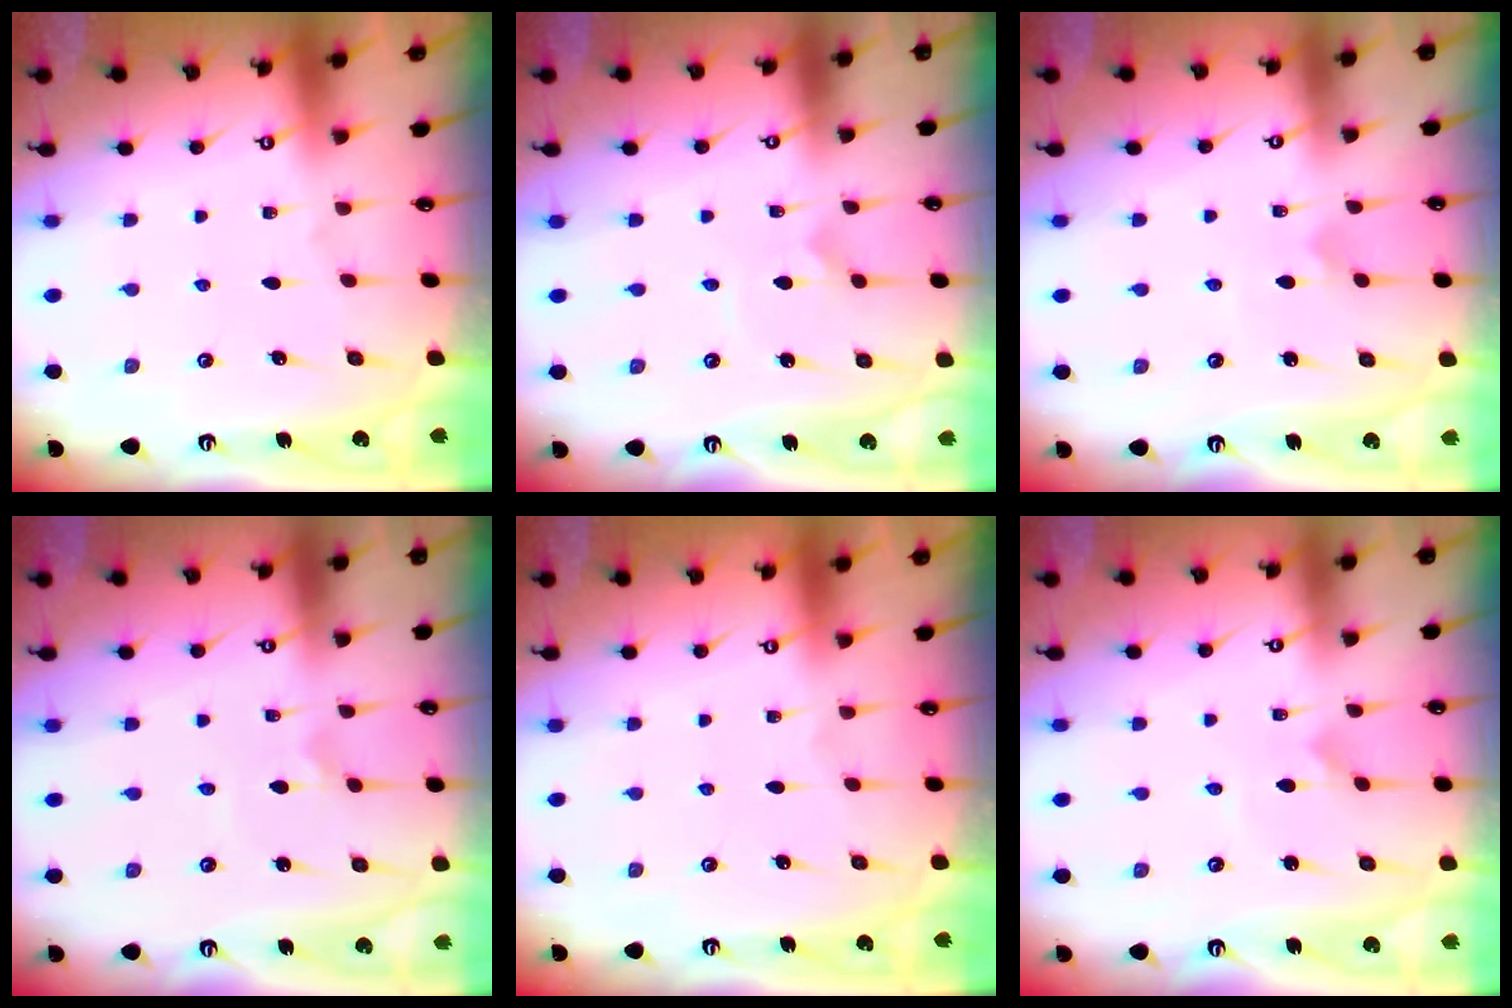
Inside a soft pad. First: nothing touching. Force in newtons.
{"total": 2.6, "press": 2.6, "slide": 0.1}
{"total": 2.0, "press": 2.0, "slide": 0.1}
{"total": 1.8, "press": 1.7, "slide": 0.4}
{"total": 0.0}
{"total": 2.8, "press": 2.7, "slide": 0.3}